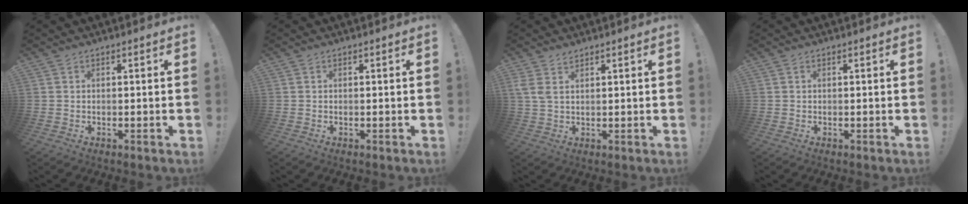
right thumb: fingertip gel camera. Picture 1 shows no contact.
{"total": 0.0}
{"total": 3.2, "force": [1.9, 1.4, 2.1], "torque": [-0.038, -0.009, 0.037]}
{"total": 0.0}